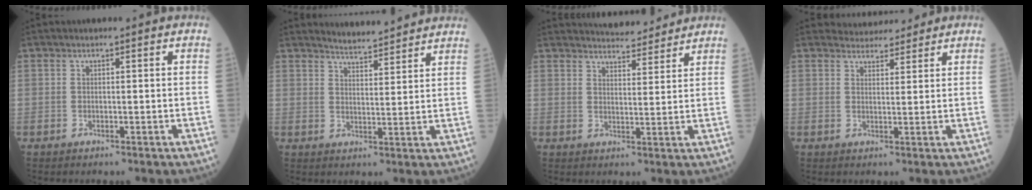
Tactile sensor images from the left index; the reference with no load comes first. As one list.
[{"total": 6.7, "force": [6.5, 0.5, 1.4], "torque": [-0.030, 0.010, 0.090]}, {"total": 7.9, "force": [7.7, 1.3, 1.6], "torque": [-0.023, 0.006, 0.101]}, {"total": 4.3, "force": [4.1, 1.3, 0.3], "torque": [-0.002, 0.014, 0.057]}]